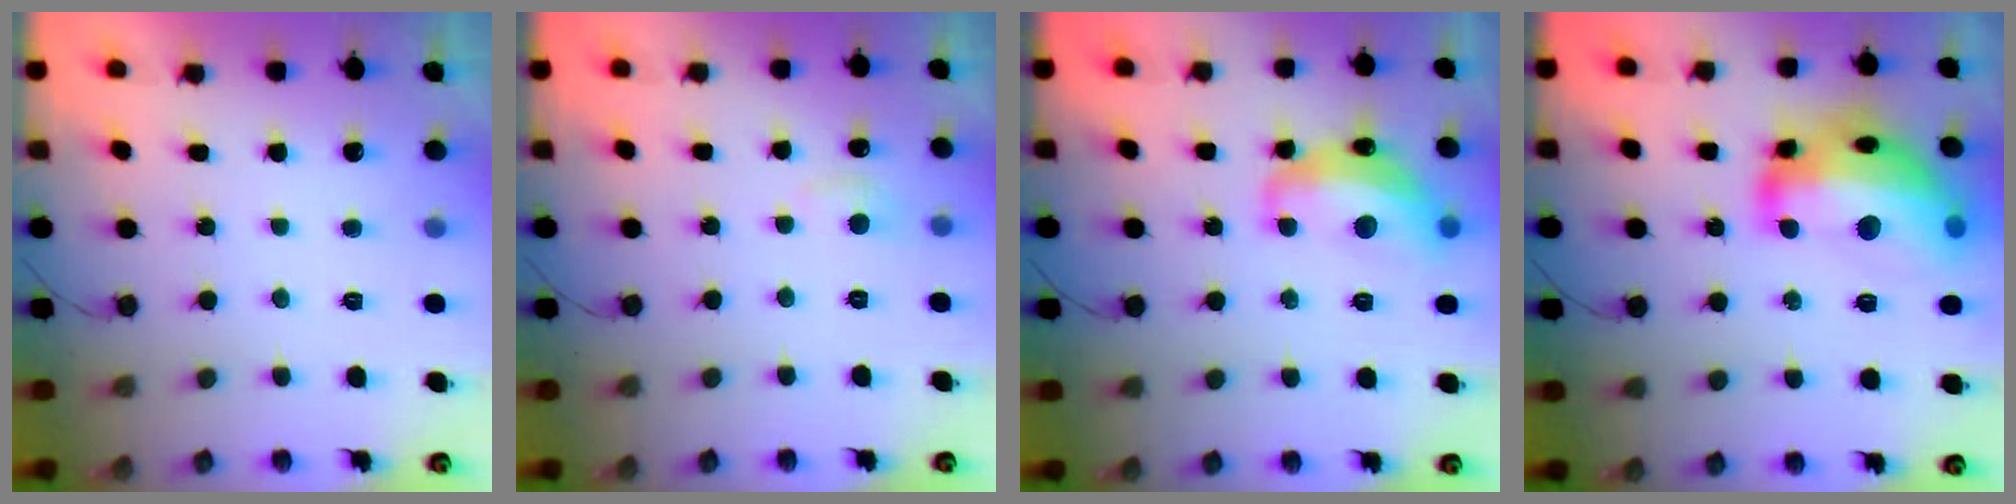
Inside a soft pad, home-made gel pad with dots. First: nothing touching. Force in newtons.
{"total": 4.5, "press": 4.5, "slide": 0.6}
{"total": 14.7, "press": 14.7, "slide": 1.1}
{"total": 23.1, "press": 23.0, "slide": 1.4}